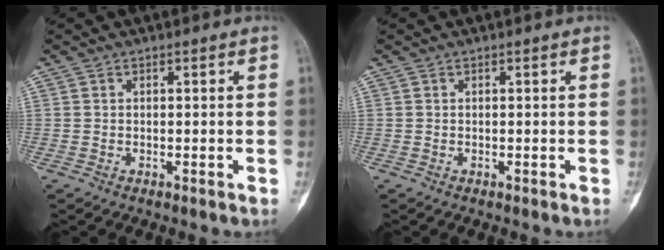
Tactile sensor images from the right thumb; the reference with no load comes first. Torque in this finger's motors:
{"motor_torque": [0.29, 0.01, -0.01, -0.10, 0.05]}